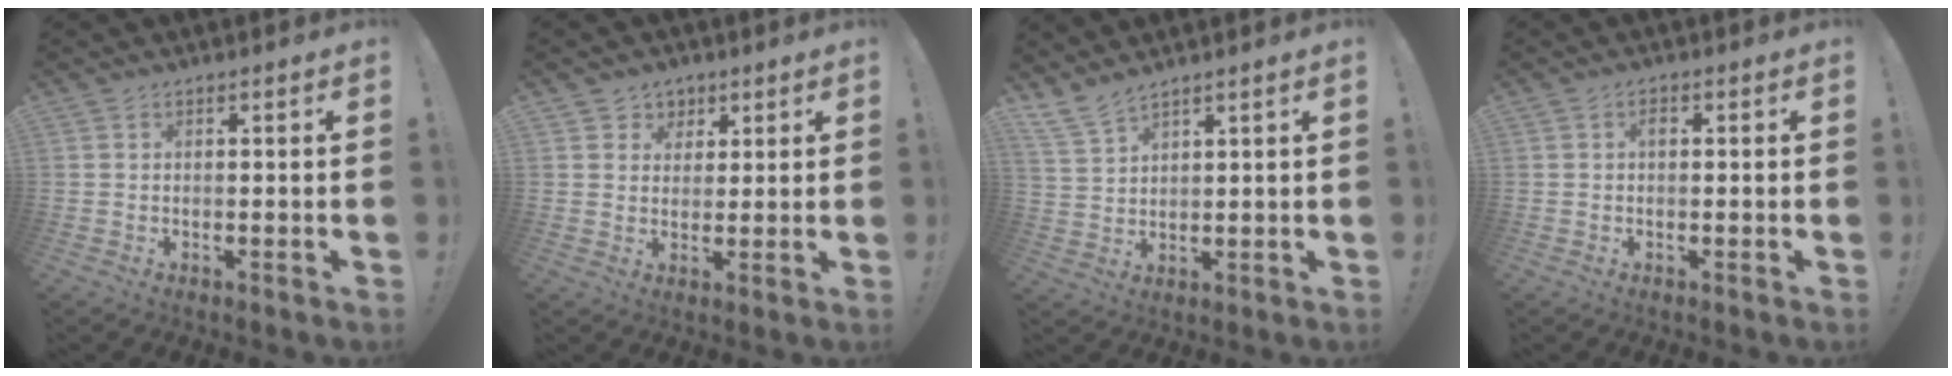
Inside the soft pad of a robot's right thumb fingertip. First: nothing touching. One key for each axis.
{"total": 5.3, "fx": 2.4, "fy": 4.8, "fz": 0.4, "tx": 0.006, "ty": -0.020, "tz": 0.045}
{"total": 6.4, "fx": 5.7, "fy": 2.0, "fz": 1.9, "tx": -0.044, "ty": -0.032, "tz": 0.112}
{"total": 1.2, "fx": -0.1, "fy": 0.8, "fz": 0.9, "tx": -0.009, "ty": 0.004, "tz": -0.006}